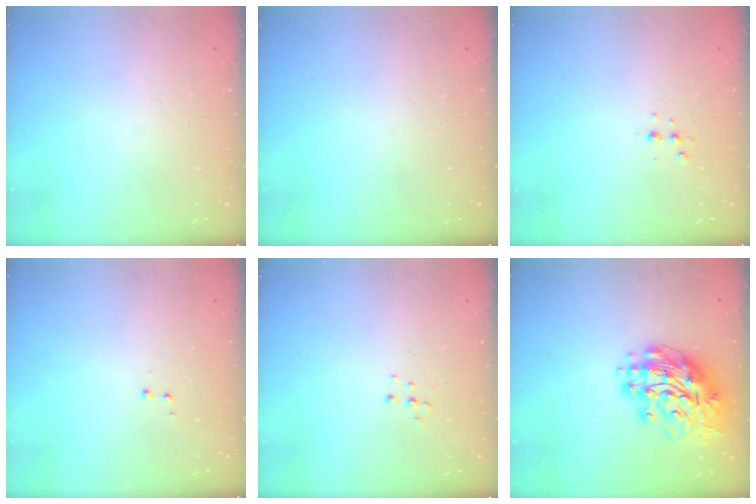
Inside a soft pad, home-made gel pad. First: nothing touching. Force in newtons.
{"total": 0.0}
{"total": 3.1, "press": 3.0, "slide": 0.6}
{"total": 3.0, "press": 2.9, "slide": 0.6}
{"total": 4.7, "press": 4.7, "slide": 0.4}
{"total": 14.3, "press": 14.2, "slide": 1.9}